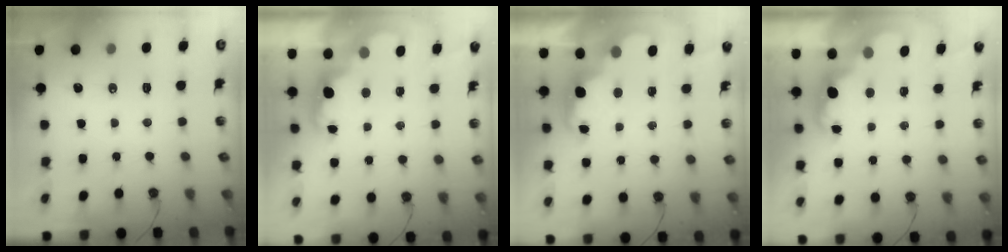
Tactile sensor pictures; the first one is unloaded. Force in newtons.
{"total": 2.3, "press": 2.3, "slide": 0.5}
{"total": 2.3, "press": 2.3, "slide": 0.5}
{"total": 2.4, "press": 2.3, "slide": 0.5}